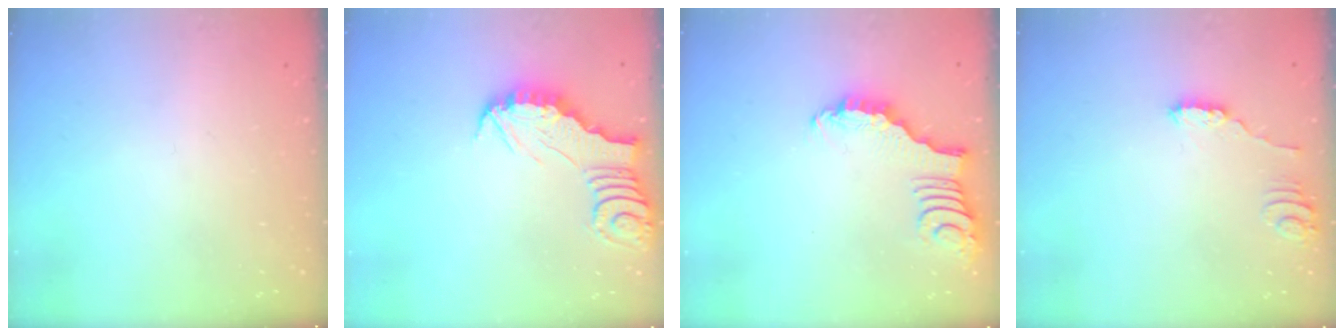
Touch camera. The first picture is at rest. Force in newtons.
{"total": 3.0, "press": 3.0, "slide": 0.3}
{"total": 2.4, "press": 2.4, "slide": 0.2}
{"total": 1.6, "press": 1.5, "slide": 0.1}